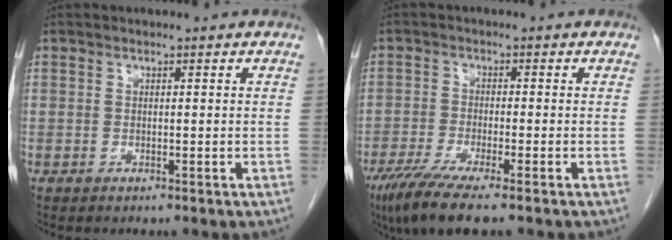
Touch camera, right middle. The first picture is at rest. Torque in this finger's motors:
{"motor_torque": [1.35, -0.79, 0.18, 0.10]}